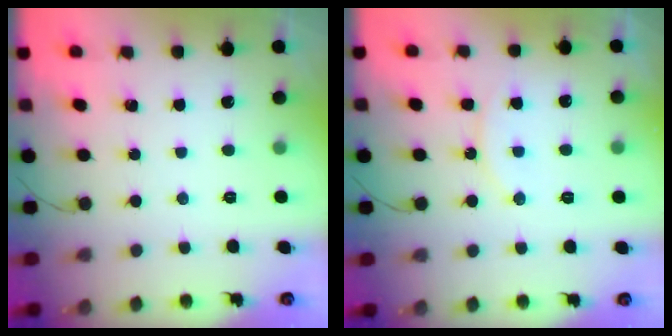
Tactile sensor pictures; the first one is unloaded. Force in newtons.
{"total": 10.4, "press": 10.4, "slide": 0.8}